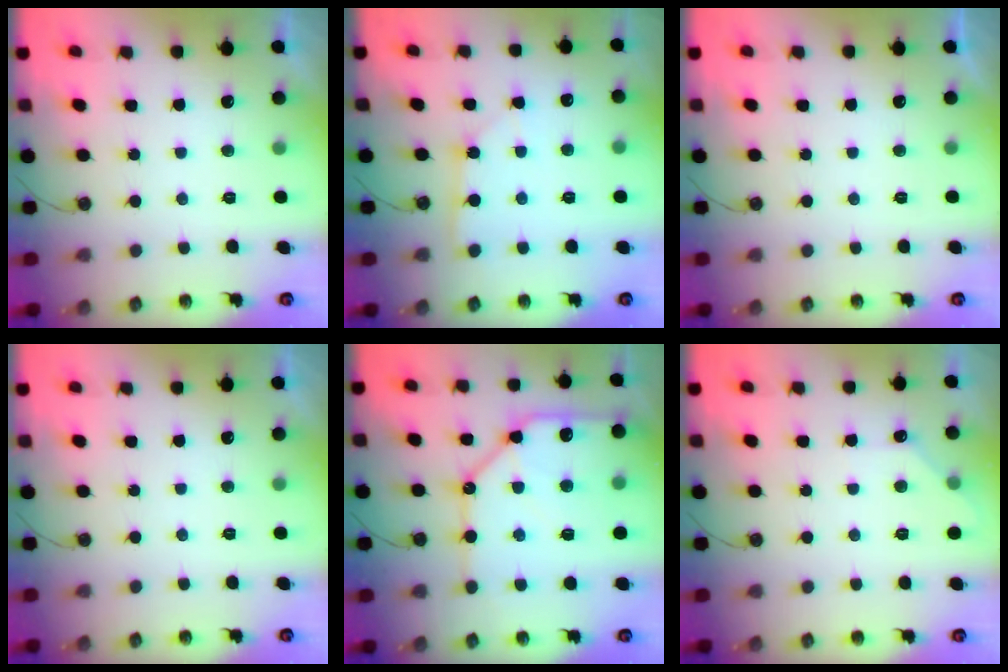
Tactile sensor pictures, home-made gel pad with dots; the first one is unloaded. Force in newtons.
{"total": 2.5, "press": 2.5, "slide": 0.2}
{"total": 0.0}
{"total": 0.0}
{"total": 20.0, "press": 19.9, "slide": 2.3}
{"total": 4.0, "press": 4.0, "slide": 0.5}